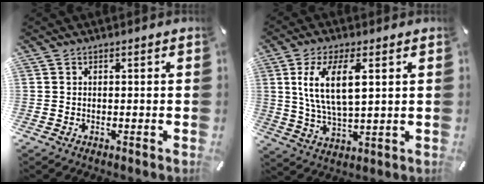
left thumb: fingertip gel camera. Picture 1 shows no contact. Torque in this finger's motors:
{"motor_torque": [0.30, 0.56, 0.71, 0.50, 0.19]}